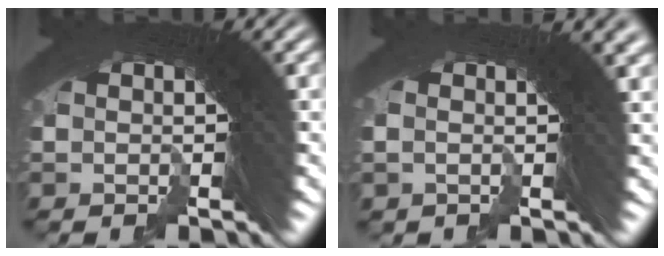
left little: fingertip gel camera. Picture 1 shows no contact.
{"total": 2.9, "force": [1.3, 0.4, 2.6], "torque": [-0.020, 0.021, 0.011]}